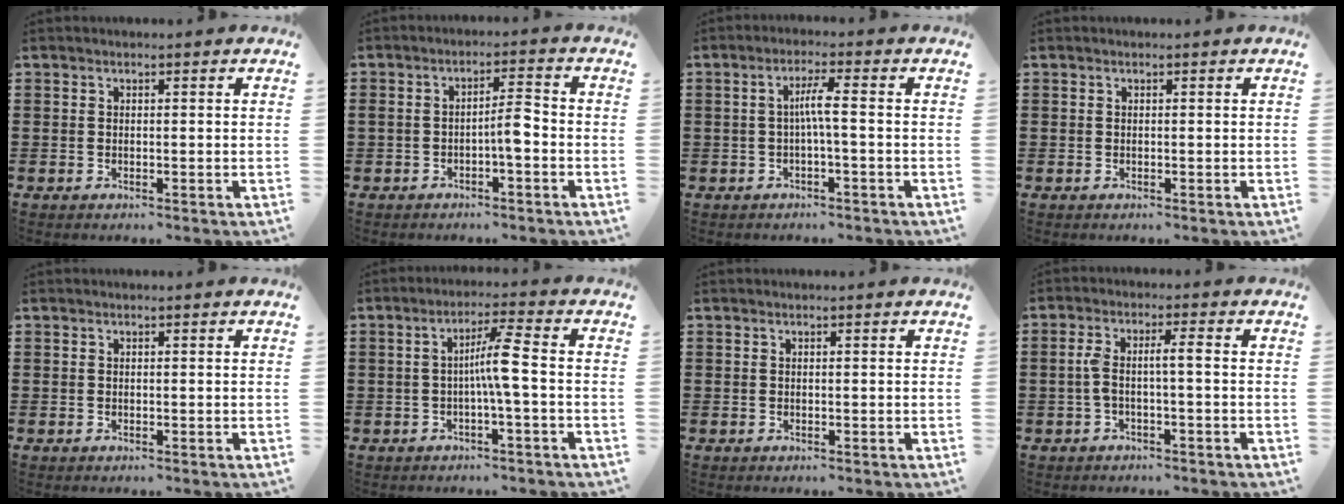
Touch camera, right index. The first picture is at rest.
{"total": 3.9, "force": [-1.4, 0.9, 3.5], "torque": [-0.064, 0.007, -0.030]}
{"total": 3.6, "force": [-0.5, 0.0, 3.6], "torque": [-0.067, -0.001, -0.013]}
{"total": 0.0}
{"total": 0.0}
{"total": 5.2, "force": [-0.8, -0.3, 5.1], "torque": [-0.095, -0.001, -0.022]}
{"total": 0.0}
{"total": 3.6, "force": [-0.6, 0.3, 3.5], "torque": [-0.074, 0.000, -0.018]}